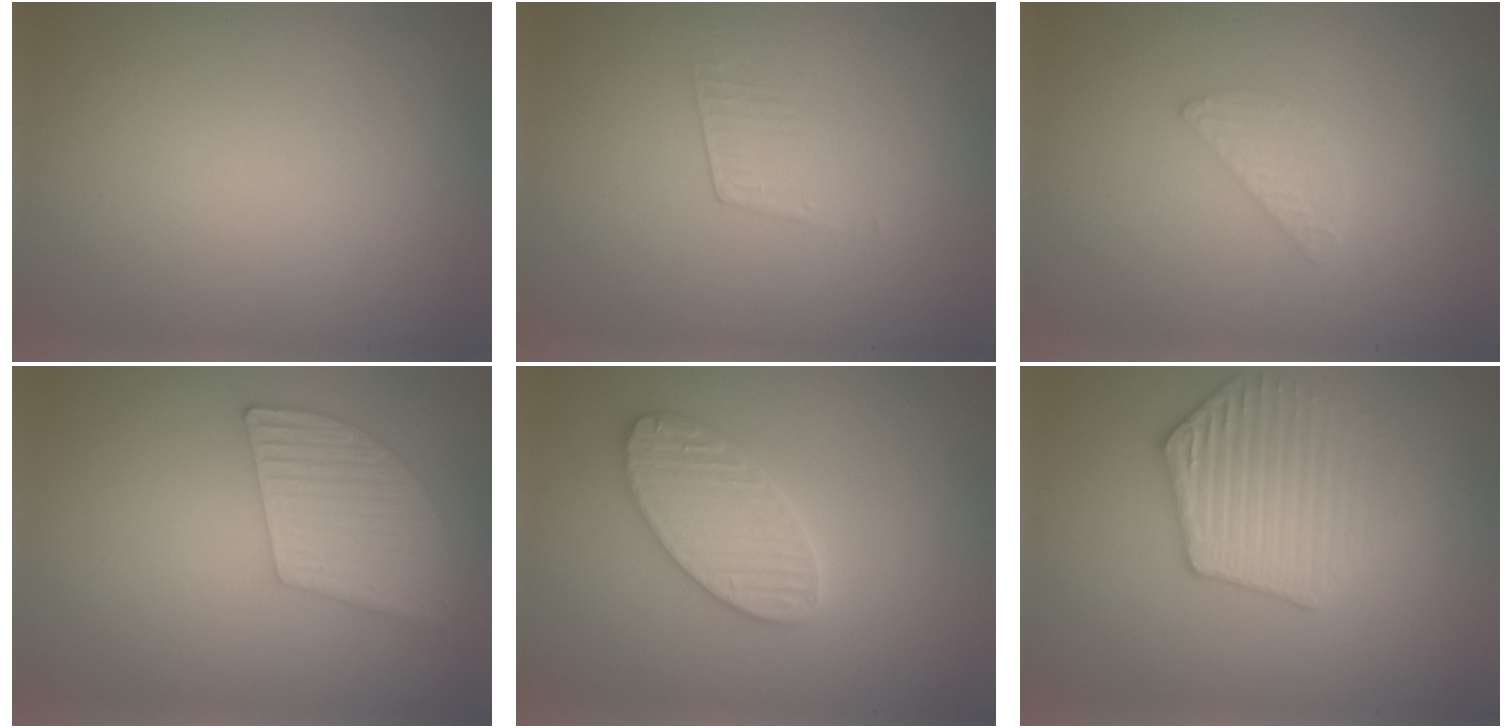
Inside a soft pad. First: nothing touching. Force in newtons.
{"total": 1.1, "press": 0.2, "slide": 1.1}
{"total": 1.5, "press": 1.5, "slide": 0.2}
{"total": 5.2, "press": 4.4, "slide": 2.6}
{"total": 4.0, "press": 3.9, "slide": 0.9}
{"total": 3.6, "press": 3.5, "slide": 0.6}